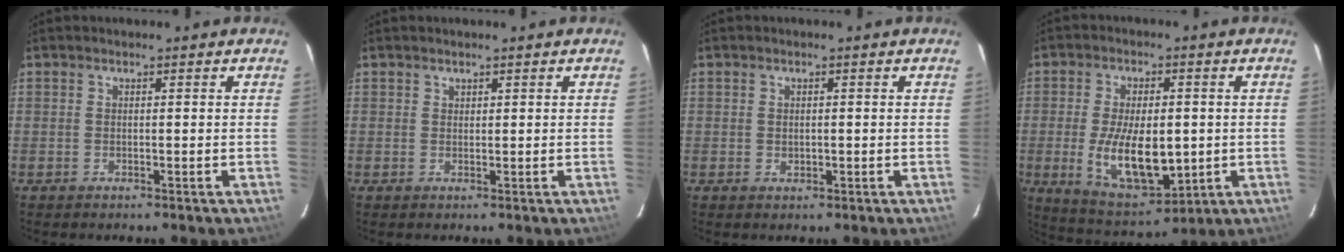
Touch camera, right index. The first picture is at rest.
{"total": 0.6, "force": [0.5, 0.3, 0.0], "torque": [0.002, 0.002, 0.009]}
{"total": 1.0, "force": [0.1, 0.8, 0.5], "torque": [-0.008, 0.003, 0.003]}
{"total": 14.4, "force": [-1.7, 7.0, 12.5], "torque": [-0.242, -0.018, -0.014]}